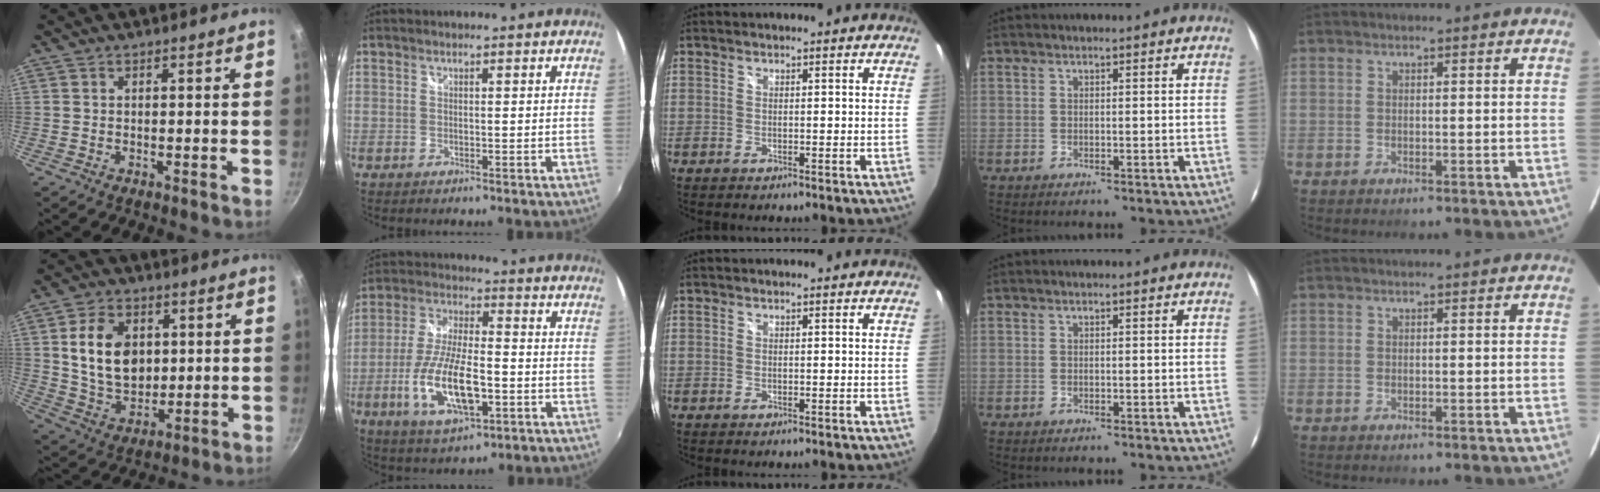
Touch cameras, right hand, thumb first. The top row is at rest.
{"thumb": {"total": 13.2, "force": [2.6, 9.4, 8.8], "torque": [-0.131, -0.013, 0.054]}, "index": {"total": 14.8, "force": [-4.8, 5.6, 12.9], "torque": [-0.269, -0.014, -0.084]}}